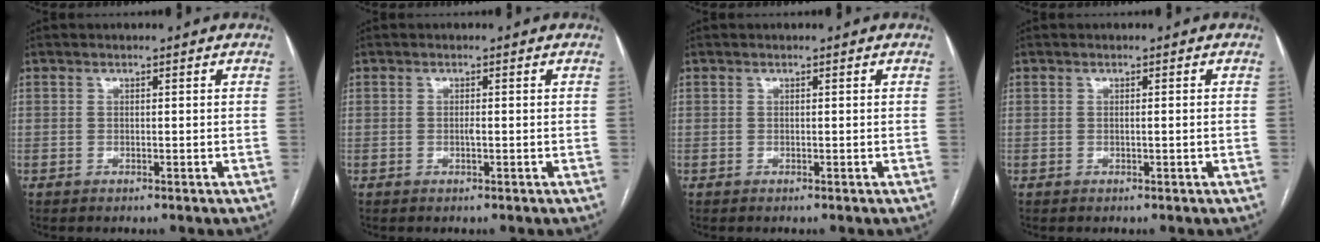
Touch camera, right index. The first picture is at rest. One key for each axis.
{"total": 0.7, "fx": -0.2, "fy": 0.1, "fz": 0.7, "tx": -0.015, "ty": 0.000, "tz": -0.003}
{"total": 0.0}
{"total": 0.6, "fx": -0.1, "fy": -0.1, "fz": 0.6, "tx": -0.008, "ty": 0.000, "tz": 0.000}